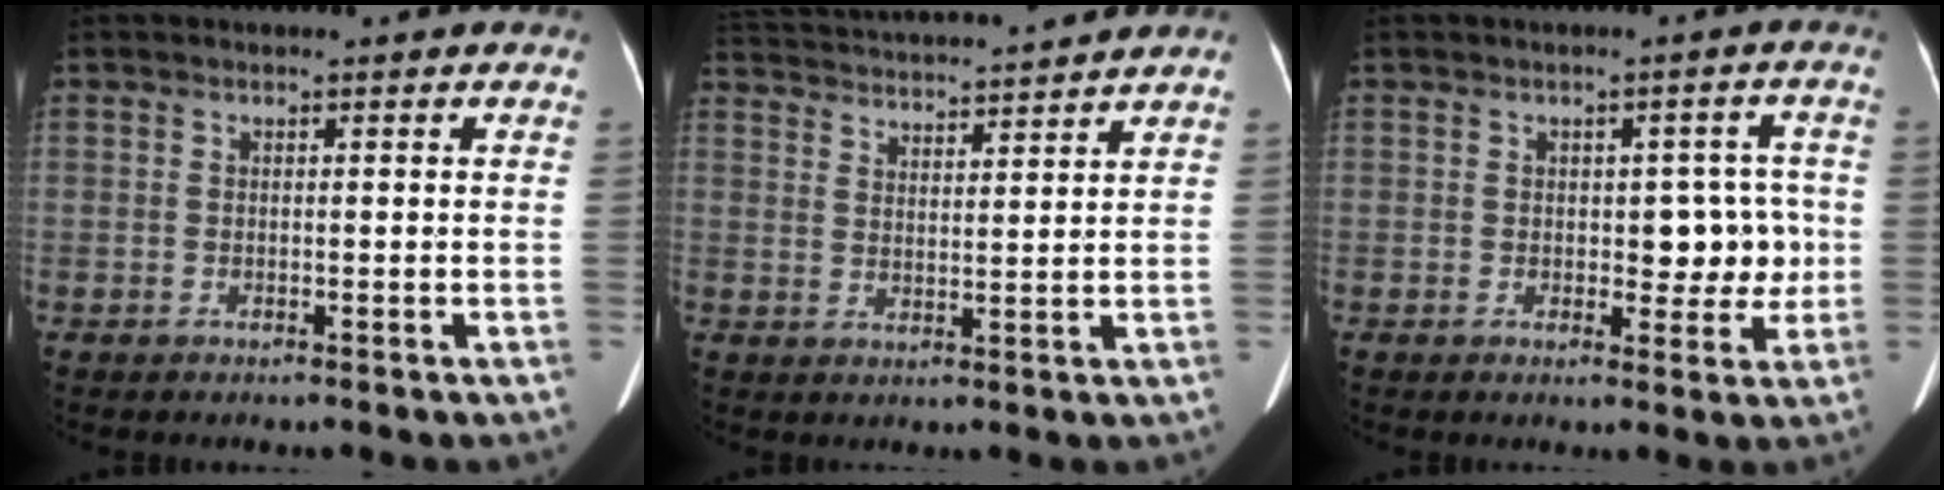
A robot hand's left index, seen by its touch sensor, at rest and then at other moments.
{"total": 15.8, "force": [14.7, 0.5, 5.7], "torque": [-0.121, 0.027, 0.228]}
{"total": 4.8, "force": [-0.2, 2.9, 3.9], "torque": [-0.044, 0.014, 0.003]}